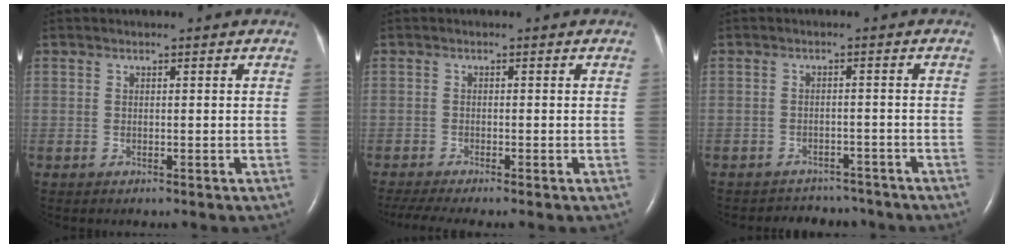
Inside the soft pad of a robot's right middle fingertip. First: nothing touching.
{"total": 4.7, "force": [-3.9, -0.1, 2.7], "torque": [-0.047, -0.010, -0.066]}
{"total": 5.9, "force": [-5.4, 2.2, -0.3], "torque": [0.005, 0.014, -0.066]}